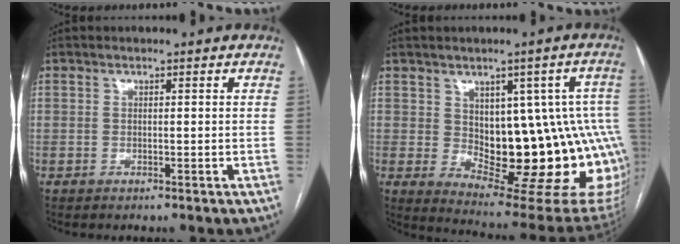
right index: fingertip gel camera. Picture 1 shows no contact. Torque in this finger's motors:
{"motor_torque": [1.46, -0.67, 0.52, 0.11]}